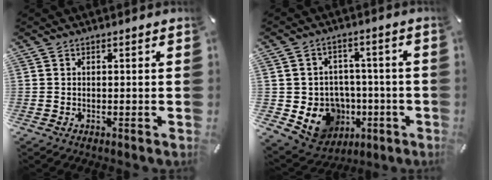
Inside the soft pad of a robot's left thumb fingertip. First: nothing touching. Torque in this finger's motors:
{"motor_torque": [0.28, 0.49, 0.68, 0.30, 0.09]}